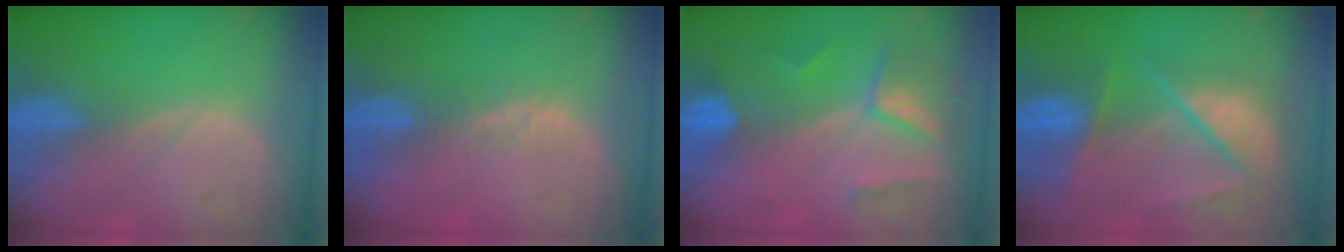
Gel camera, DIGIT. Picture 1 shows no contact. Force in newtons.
{"total": 2.4, "press": 1.8, "slide": 1.5}
{"total": 7.3, "press": 6.5, "slide": 3.4}
{"total": 9.4, "press": 8.2, "slide": 4.5}